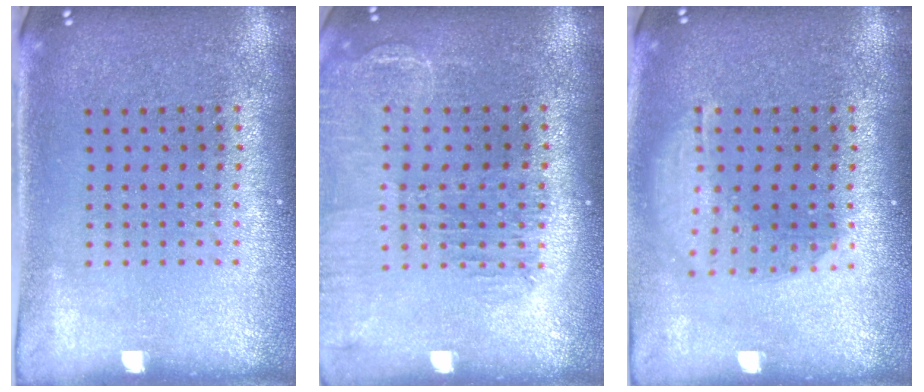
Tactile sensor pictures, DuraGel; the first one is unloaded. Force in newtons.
{"total": 1.5, "press": 1.4, "slide": 0.3}
{"total": 1.5, "press": 1.3, "slide": 0.9}